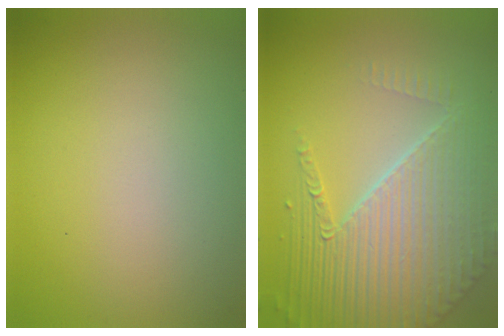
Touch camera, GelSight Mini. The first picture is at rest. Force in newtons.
{"total": 8.6, "press": 5.7, "slide": 6.4}